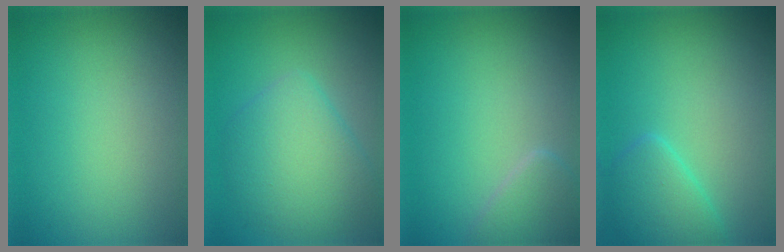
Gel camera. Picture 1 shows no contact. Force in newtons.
{"total": 5.5, "press": 5.5, "slide": 0.1}
{"total": 1.9, "press": 1.9, "slide": 0.1}
{"total": 2.9, "press": 2.9, "slide": 0.2}